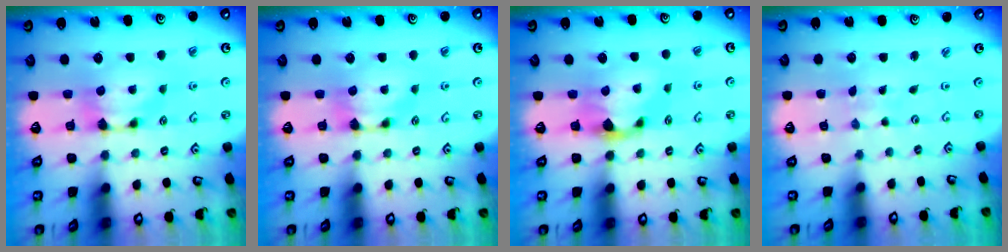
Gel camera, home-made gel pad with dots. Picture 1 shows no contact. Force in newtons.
{"total": 0.0}
{"total": 1.1, "press": 0.2, "slide": 1.1}
{"total": 6.4, "press": 6.4, "slide": 0.4}